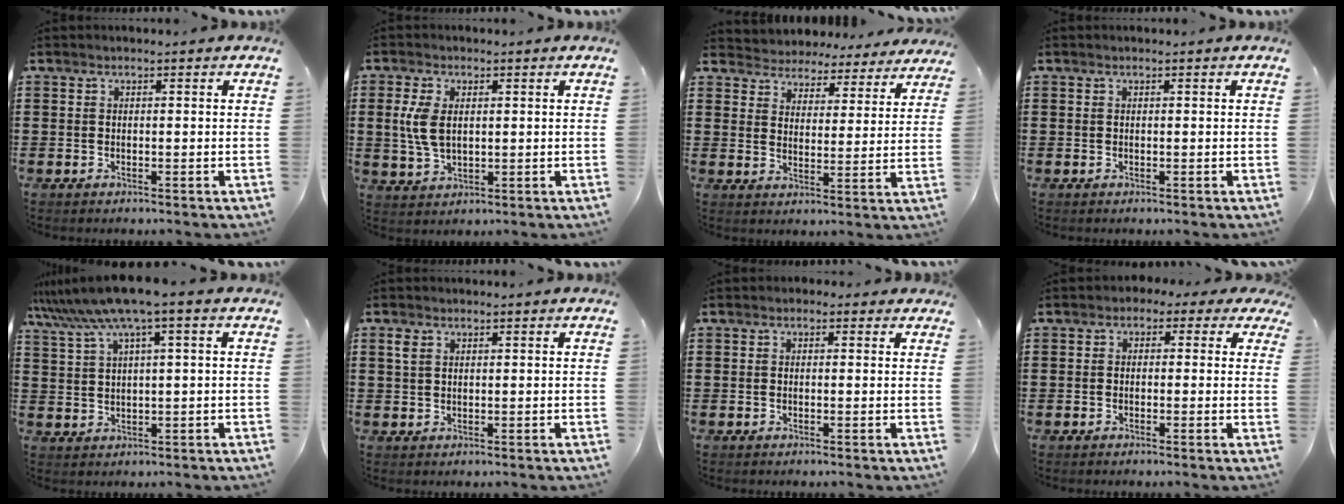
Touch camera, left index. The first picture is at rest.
{"total": 5.6, "force": [1.0, 3.2, 4.5], "torque": [-0.115, 0.002, 0.012]}
{"total": 4.5, "force": [4.4, 0.3, -0.8], "torque": [-0.011, -0.032, 0.075]}
{"total": 0.0}
{"total": 6.5, "force": [3.7, -0.1, 5.3], "torque": [-0.126, -0.022, 0.060]}
{"total": 1.9, "force": [0.9, 1.3, 1.1], "torque": [-0.027, 0.006, 0.016]}
{"total": 0.8, "force": [0.0, 0.8, 0.3], "torque": [-0.007, 0.006, -0.001]}
{"total": 1.7, "force": [-0.7, 1.4, 0.7], "torque": [-0.017, 0.011, -0.016]}